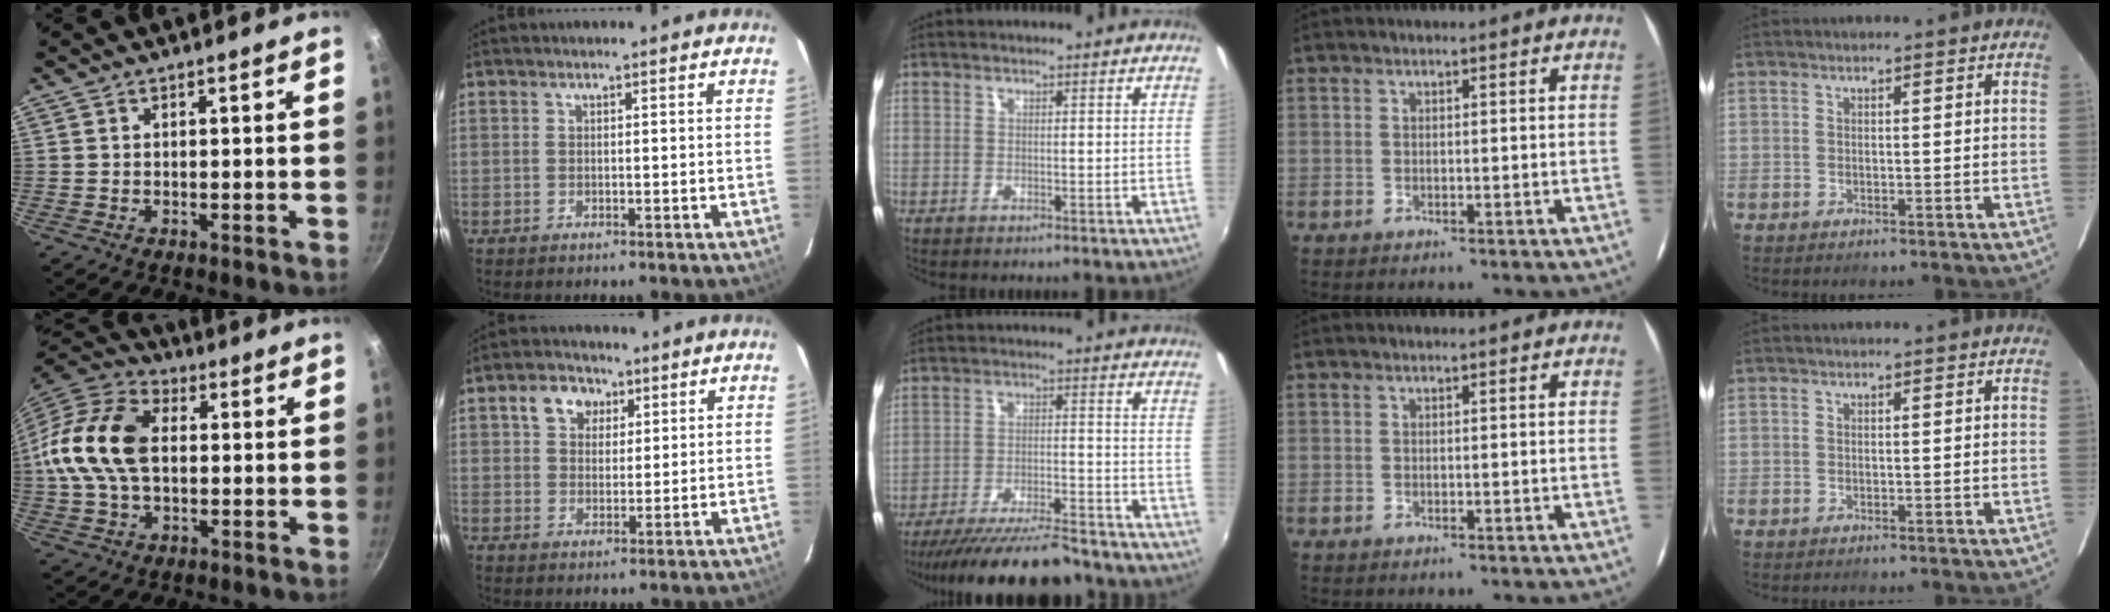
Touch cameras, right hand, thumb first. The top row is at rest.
{"thumb": {"total": 17.5, "force": [1.0, 11.4, 13.2], "torque": [-0.245, 0.030, 0.003]}, "index": {"total": 6.0, "force": [2.9, 4.4, 2.9], "torque": [-0.049, 0.019, 0.049]}, "middle": {"total": 19.0, "force": [-17.0, 3.0, 7.9], "torque": [-0.156, -0.024, -0.248]}}